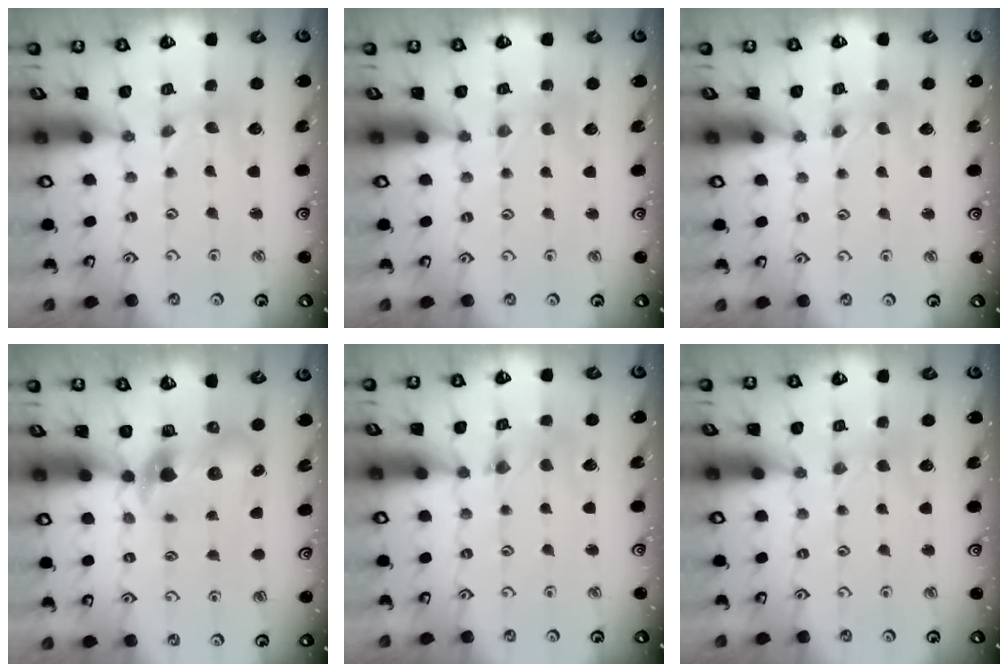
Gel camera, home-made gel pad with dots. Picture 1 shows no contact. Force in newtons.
{"total": 1.1, "press": 1.0, "slide": 0.3}
{"total": 0.0}
{"total": 6.8, "press": 6.8, "slide": 0.9}
{"total": 1.4, "press": 1.3, "slide": 0.3}
{"total": 1.7, "press": 1.6, "slide": 0.4}